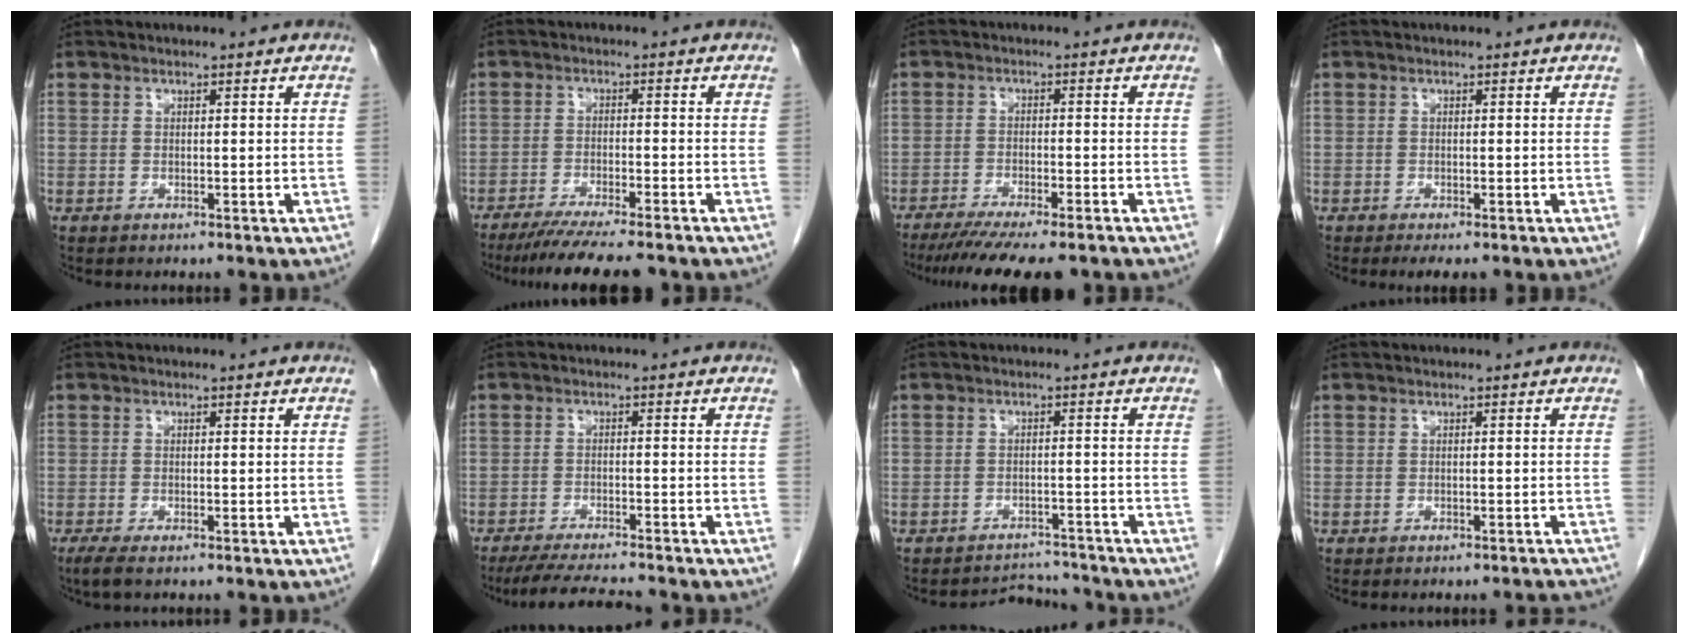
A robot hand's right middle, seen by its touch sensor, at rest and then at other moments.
{"total": 10.7, "force": [-9.0, 0.4, 5.7], "torque": [-0.078, -0.026, -0.139]}
{"total": 12.2, "force": [-10.1, 1.3, 6.8], "torque": [-0.097, -0.023, -0.151]}
{"total": 2.3, "force": [-1.7, 0.7, 1.4], "torque": [-0.021, -0.007, -0.023]}
{"total": 1.8, "force": [-1.2, 0.1, 1.3], "torque": [-0.034, -0.010, -0.025]}
{"total": 8.0, "force": [-7.2, -0.2, 3.3], "torque": [-0.054, -0.018, -0.118]}
{"total": 3.8, "force": [-3.5, 0.0, -1.4], "torque": [0.022, 0.006, -0.050]}
{"total": 3.0, "force": [-2.8, 0.3, 0.9], "torque": [-0.014, -0.005, -0.032]}